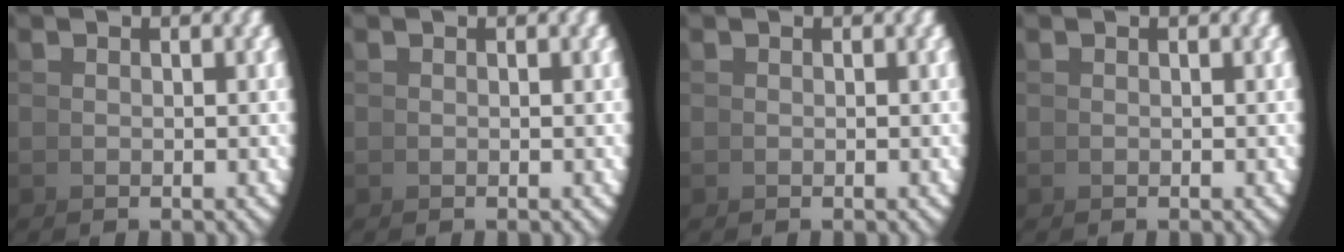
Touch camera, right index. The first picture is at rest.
{"total": 0.0}
{"total": 0.0}
{"total": 0.0}